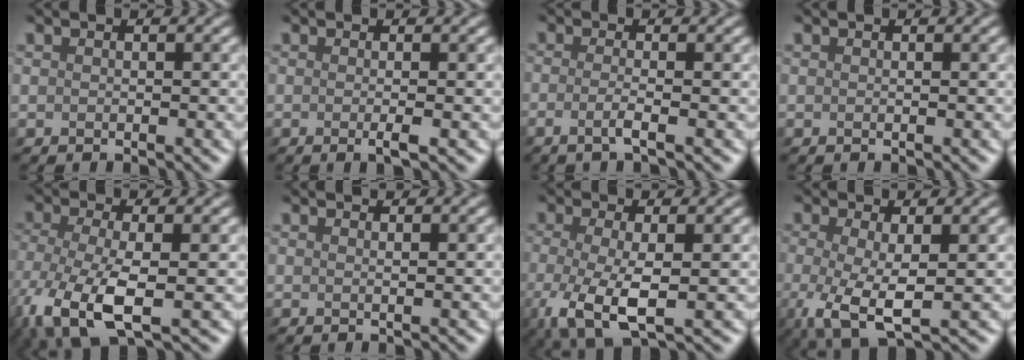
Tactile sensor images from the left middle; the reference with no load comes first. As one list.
[{"total": 1.3, "force": [-0.3, 0.1, 1.3], "torque": [-0.025, -0.006, -0.008]}, {"total": 2.1, "force": [-0.7, 0.5, 1.9], "torque": [-0.034, -0.001, -0.026]}, {"total": 0.0}, {"total": 8.0, "force": [-3.0, 3.4, 6.7], "torque": [-0.159, -0.016, -0.062]}, {"total": 1.0, "force": [0.7, 0.2, 0.7], "torque": [-0.012, -0.005, -0.006]}, {"total": 5.6, "force": [-1.3, 2.0, 5.1], "torque": [-0.124, -0.015, -0.025]}, {"total": 5.0, "force": [-0.6, 1.7, 4.7], "torque": [-0.107, -0.014, -0.011]}]